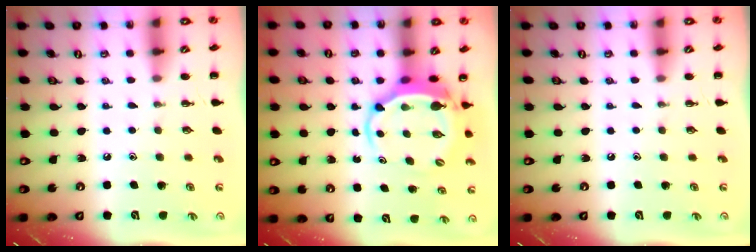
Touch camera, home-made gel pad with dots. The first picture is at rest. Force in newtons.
{"total": 6.1, "press": 5.9, "slide": 1.6}
{"total": 0.0}